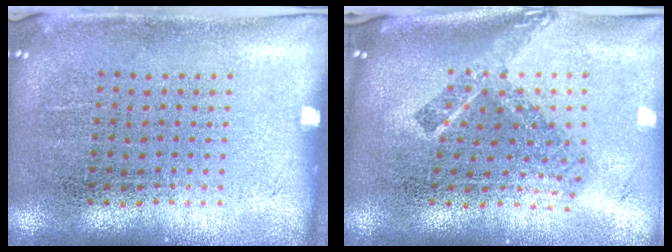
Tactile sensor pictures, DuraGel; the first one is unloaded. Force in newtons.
{"total": 2.4, "press": 1.6, "slide": 1.8}